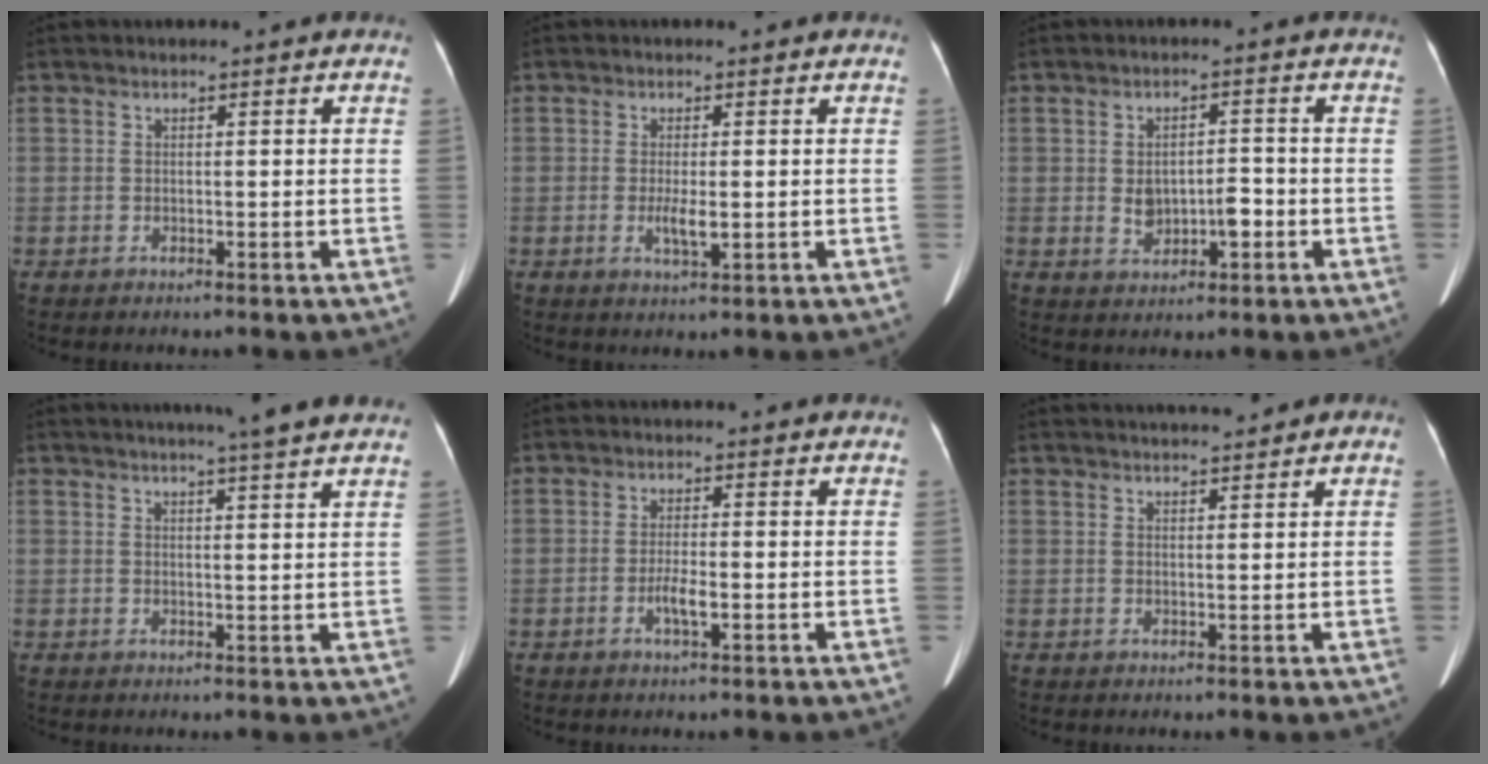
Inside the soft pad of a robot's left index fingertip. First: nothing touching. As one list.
[{"total": 2.6, "force": [-0.4, 0.6, 2.5], "torque": [-0.052, -0.005, -0.006]}, {"total": 4.7, "force": [-1.1, 2.7, 3.7], "torque": [-0.066, 0.010, -0.008]}, {"total": 7.5, "force": [6.2, -0.7, 4.1], "torque": [-0.056, 0.012, 0.070]}, {"total": 2.7, "force": [-1.0, 0.4, 2.4], "torque": [-0.050, -0.001, -0.019]}, {"total": 4.8, "force": [4.4, 0.4, 1.8], "torque": [-0.023, 0.022, 0.064]}]